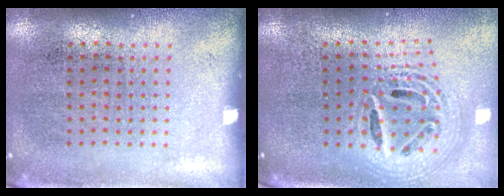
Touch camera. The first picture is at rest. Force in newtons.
{"total": 2.3, "press": 1.7, "slide": 1.6}